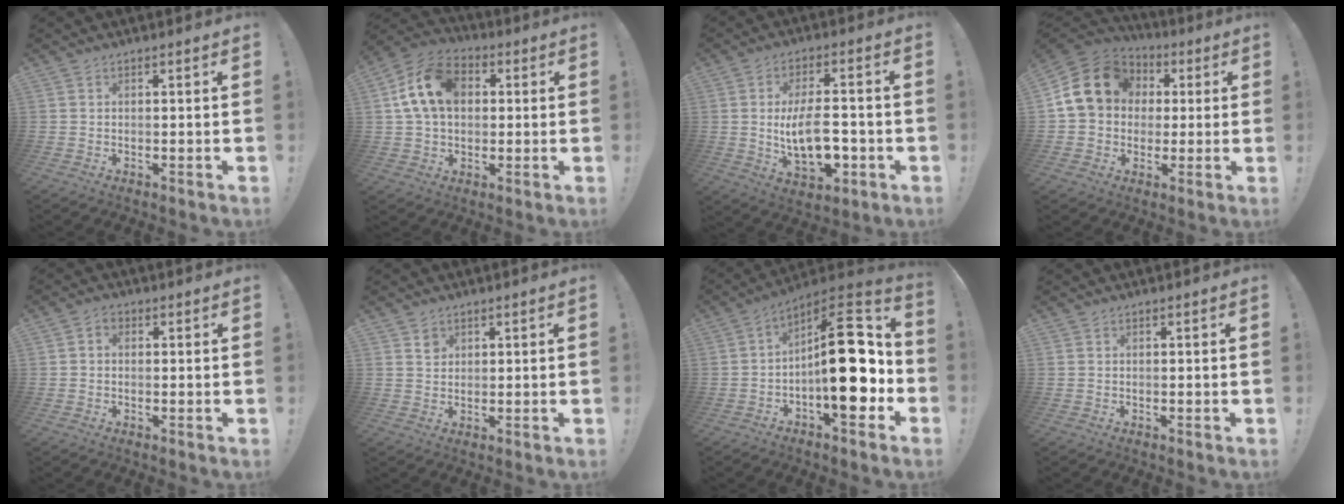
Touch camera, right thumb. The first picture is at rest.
{"total": 15.4, "force": [3.5, 11.1, 10.1], "torque": [-0.172, 0.009, 0.071]}
{"total": 14.3, "force": [-1.9, 7.1, 12.3], "torque": [-0.201, 0.000, -0.036]}
{"total": 16.9, "force": [3.7, 13.9, 8.8], "torque": [-0.146, 0.000, 0.081]}
{"total": 2.1, "force": [-0.5, 1.5, 1.3], "torque": [-0.026, 0.008, -0.009]}
{"total": 1.9, "force": [1.2, 1.4, 0.3], "torque": [0.013, -0.011, 0.019]}
{"total": 22.4, "force": [-1.8, 9.1, 20.4], "torque": [-0.274, 0.018, -0.020]}
{"total": 0.0}